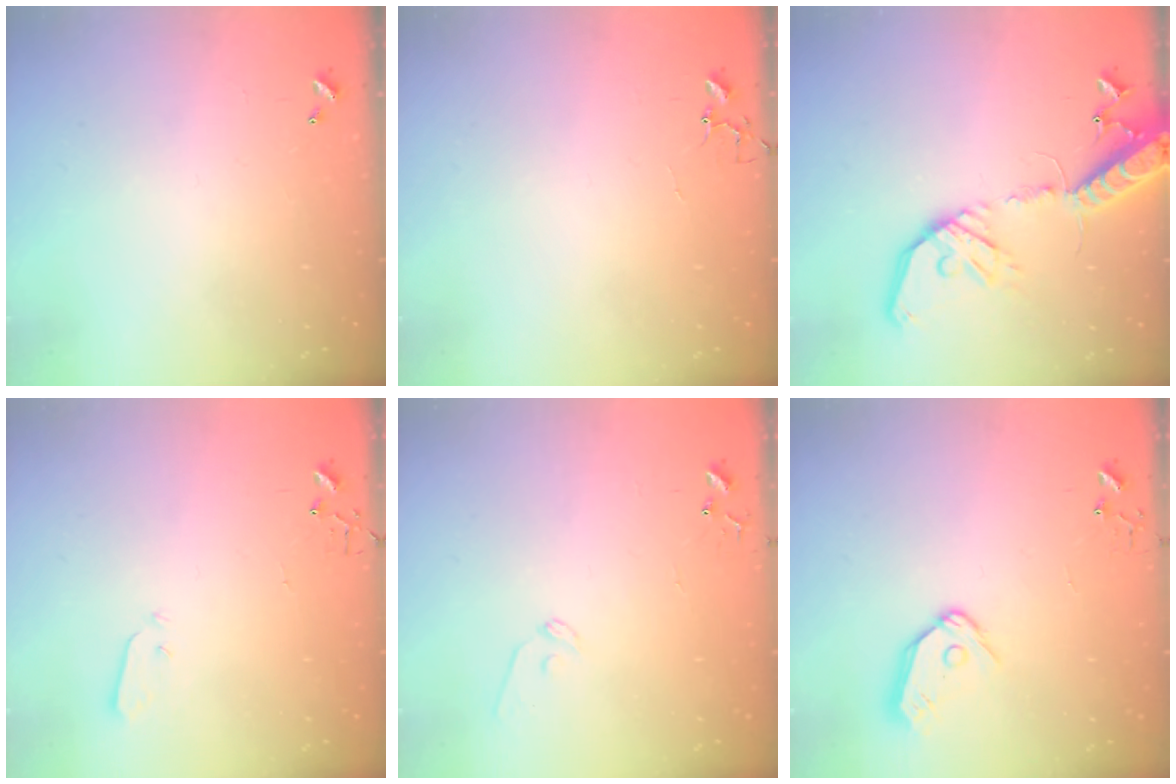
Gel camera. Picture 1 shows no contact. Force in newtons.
{"total": 4.0, "press": 4.0, "slide": 0.3}
{"total": 17.9, "press": 17.6, "slide": 3.7}
{"total": 3.5, "press": 3.5, "slide": 0.3}
{"total": 8.1, "press": 8.0, "slide": 0.8}
{"total": 9.4, "press": 9.4, "slide": 0.7}